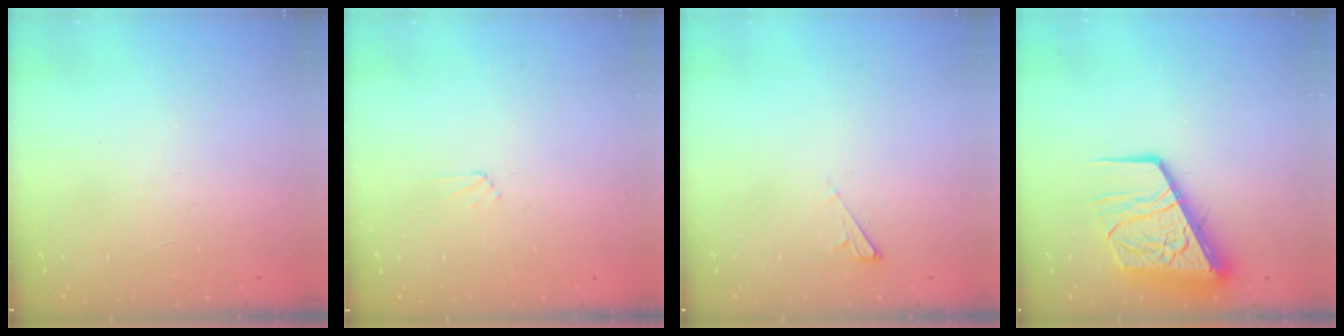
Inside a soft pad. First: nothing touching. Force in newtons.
{"total": 2.7, "press": 2.6, "slide": 0.4}
{"total": 2.3, "press": 2.2, "slide": 0.4}
{"total": 14.1, "press": 14.1, "slide": 1.4}